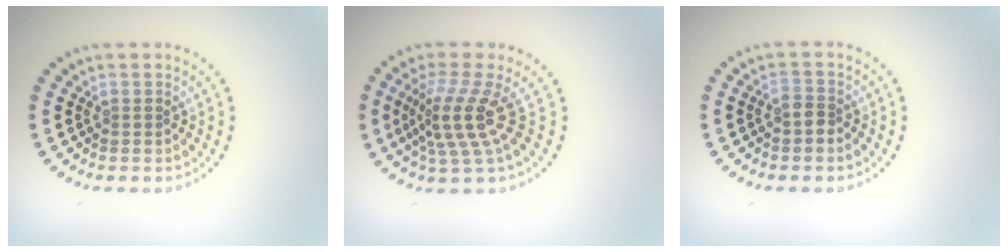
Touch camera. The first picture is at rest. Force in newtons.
{"total": 3.9, "press": 2.7, "slide": 2.8}
{"total": 1.5, "press": 1.2, "slide": 0.8}